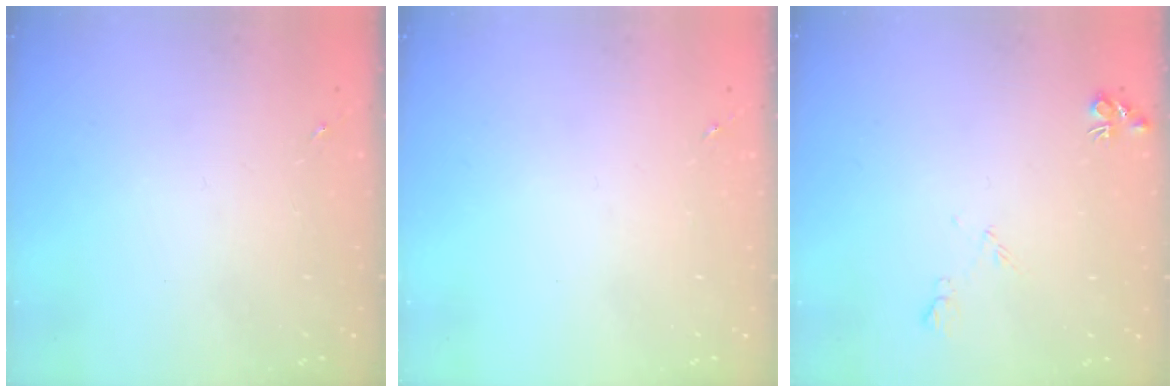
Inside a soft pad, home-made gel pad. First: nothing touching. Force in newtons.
{"total": 0.0}
{"total": 5.8, "press": 5.8, "slide": 0.8}